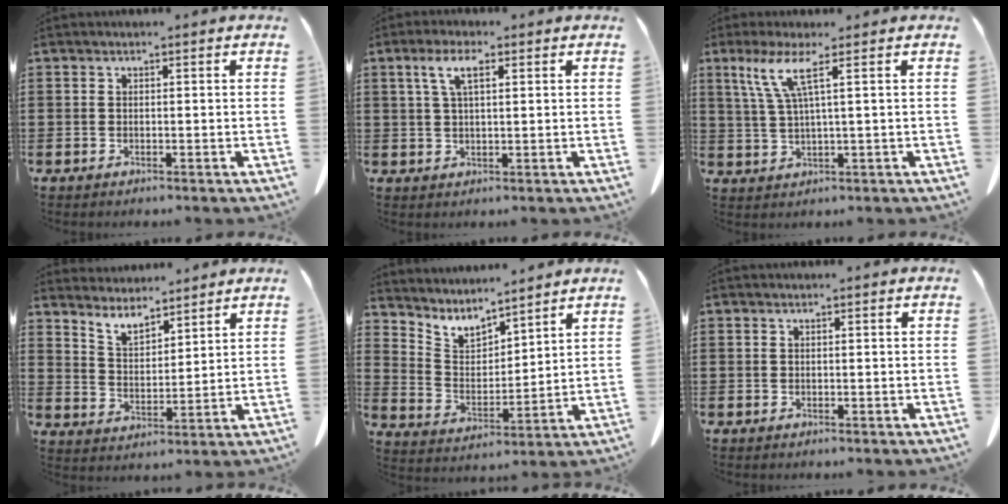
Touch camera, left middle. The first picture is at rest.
{"total": 4.9, "force": [2.1, 1.5, 4.1], "torque": [-0.090, 0.008, 0.035]}
{"total": 6.1, "force": [2.7, 0.0, 5.5], "torque": [-0.131, -0.009, 0.040]}
{"total": 5.3, "force": [5.0, 1.3, 1.2], "torque": [-0.042, -0.026, 0.090]}
{"total": 4.9, "force": [4.6, 1.6, 0.6], "torque": [-0.040, -0.034, 0.079]}
{"total": 0.0}